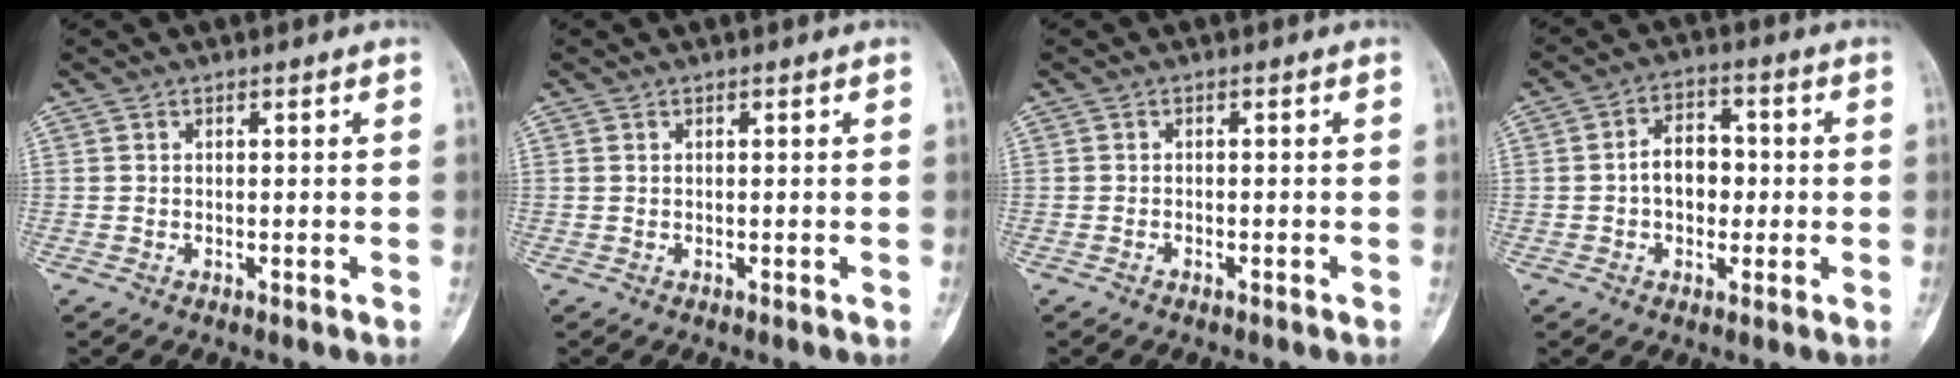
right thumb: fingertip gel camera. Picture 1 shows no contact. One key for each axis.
{"total": 0.0}
{"total": 0.6, "fx": -0.4, "fy": 0.2, "fz": 0.3, "tx": -0.010, "ty": 0.005, "tz": -0.008}
{"total": 7.2, "fx": -0.4, "fy": 5.1, "fz": 5.0, "tx": -0.052, "ty": 0.018, "tz": -0.015}